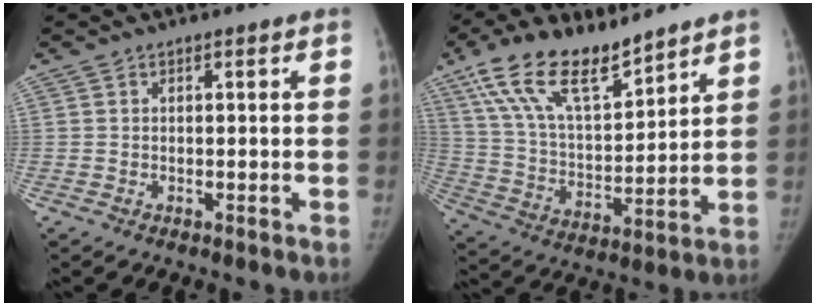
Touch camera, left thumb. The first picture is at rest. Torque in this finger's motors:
{"motor_torque": [1.47, 0.66, 1.45, -1.31, 0.48]}